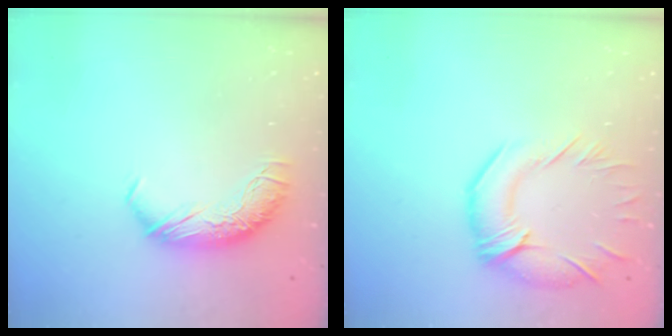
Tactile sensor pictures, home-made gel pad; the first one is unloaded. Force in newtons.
{"total": 5.0, "press": 4.7, "slide": 1.7}